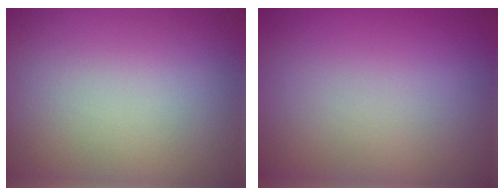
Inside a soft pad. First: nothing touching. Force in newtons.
{"total": 0.0}